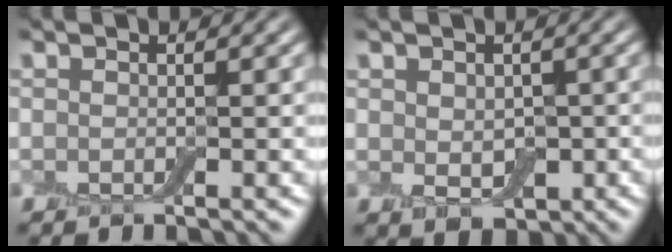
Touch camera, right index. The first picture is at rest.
{"total": 3.0, "force": [-0.2, 2.0, 2.2], "torque": [-0.032, -0.009, 0.001]}